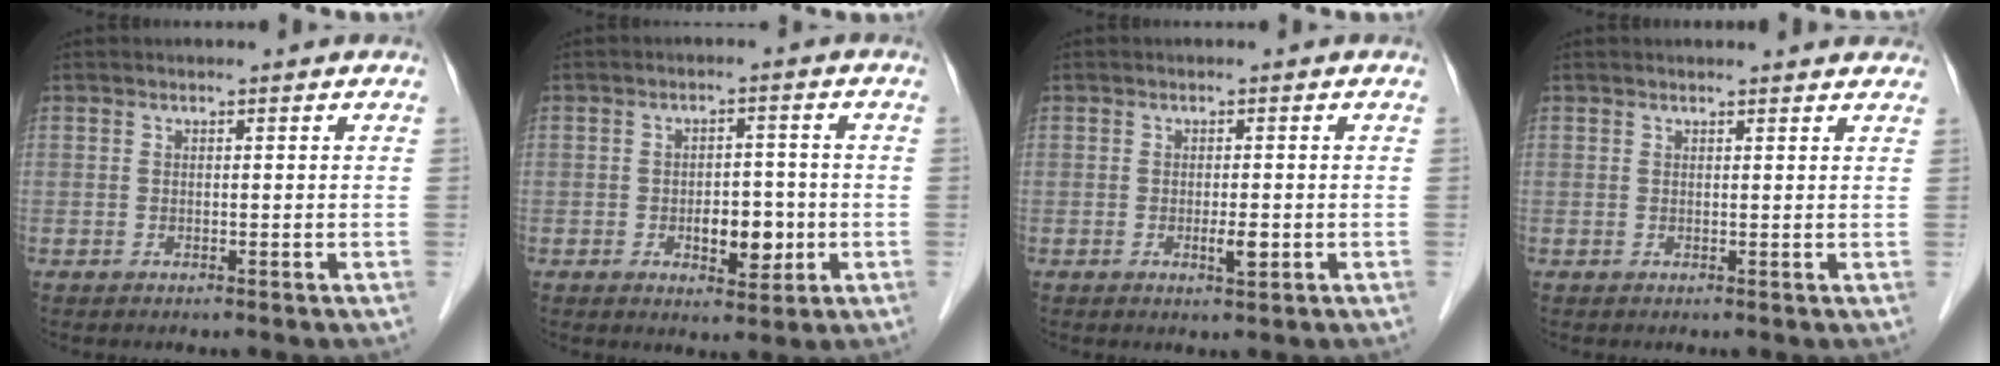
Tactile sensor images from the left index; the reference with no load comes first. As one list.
[{"total": 5.1, "force": [-1.3, 2.8, 4.1], "torque": [-0.056, 0.003, -0.013]}, {"total": 1.8, "force": [-0.5, 0.4, 1.7], "torque": [-0.029, -0.004, -0.006]}, {"total": 5.2, "force": [5.0, 0.8, 1.1], "torque": [-0.007, 0.013, 0.045]}]